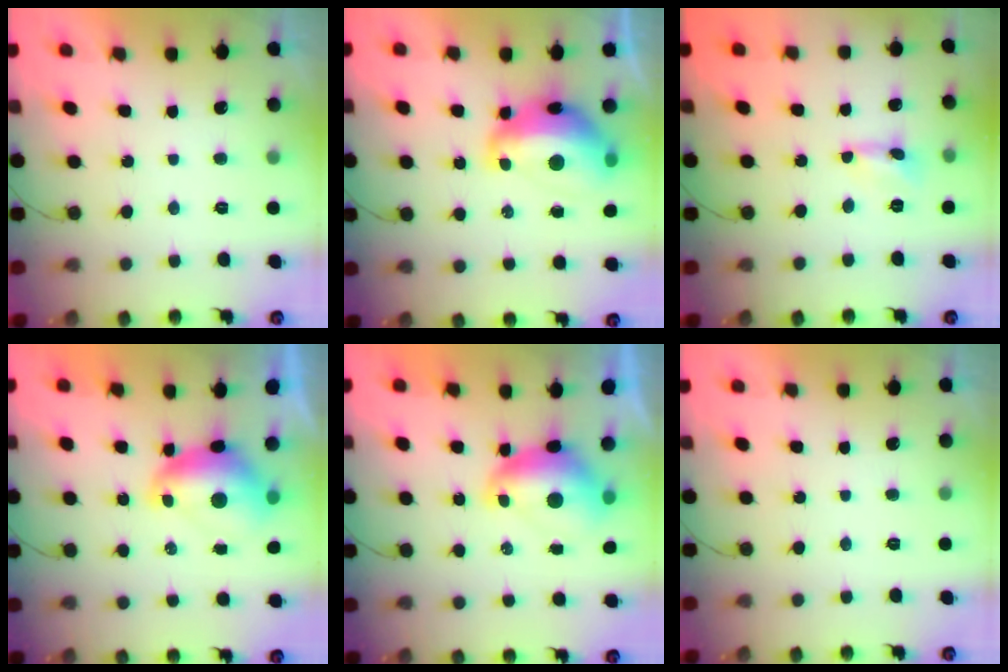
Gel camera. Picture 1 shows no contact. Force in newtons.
{"total": 14.6, "press": 14.5, "slide": 1.7}
{"total": 0.6, "press": 0.6, "slide": 0.0}
{"total": 8.9, "press": 8.8, "slide": 1.0}
{"total": 8.9, "press": 8.8, "slide": 1.0}
{"total": 0.0}